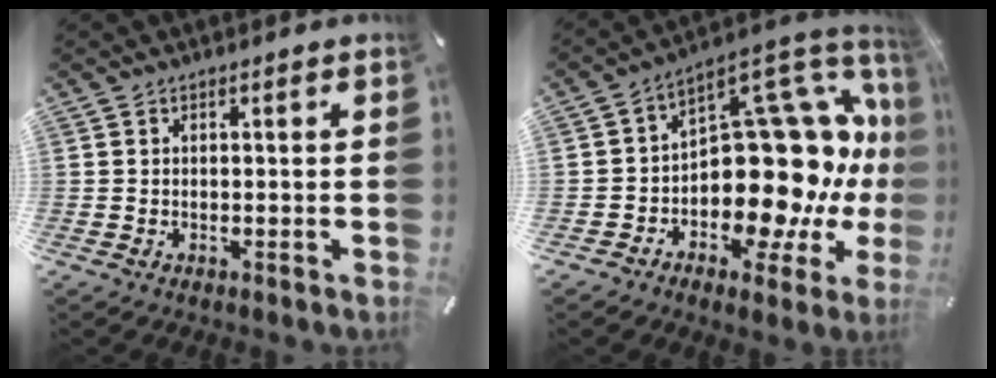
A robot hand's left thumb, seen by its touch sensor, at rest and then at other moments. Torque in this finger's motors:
{"motor_torque": [2.23, 2.77, 0.90, 0.56, 0.23]}